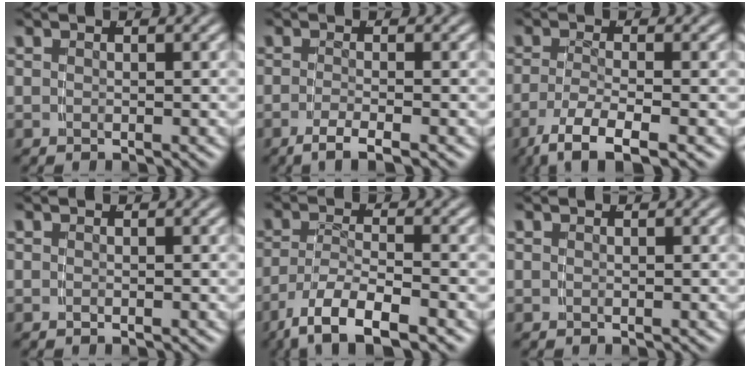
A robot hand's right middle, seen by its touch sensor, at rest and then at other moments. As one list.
[{"total": 3.2, "force": [-2.5, 0.1, 1.9], "torque": [-0.035, -0.007, -0.038]}, {"total": 6.2, "force": [-4.5, 1.6, 4.0], "torque": [-0.078, -0.033, -0.052]}, {"total": 0.0}, {"total": 6.9, "force": [-4.5, 2.6, 4.6], "torque": [-0.090, -0.030, -0.055]}, {"total": 0.0}]